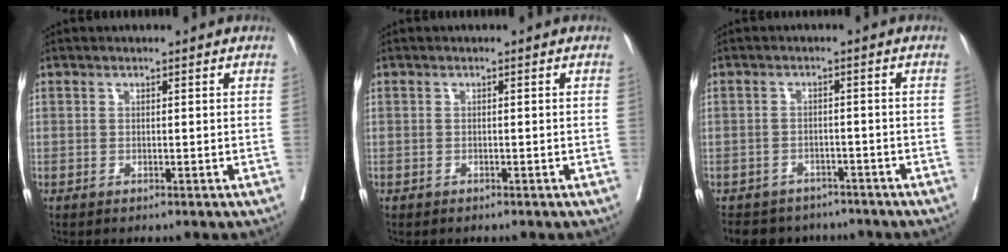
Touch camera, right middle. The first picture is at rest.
{"total": 0.0}
{"total": 8.4, "force": [-7.3, 4.0, 1.2], "torque": [-0.013, 0.008, -0.094]}